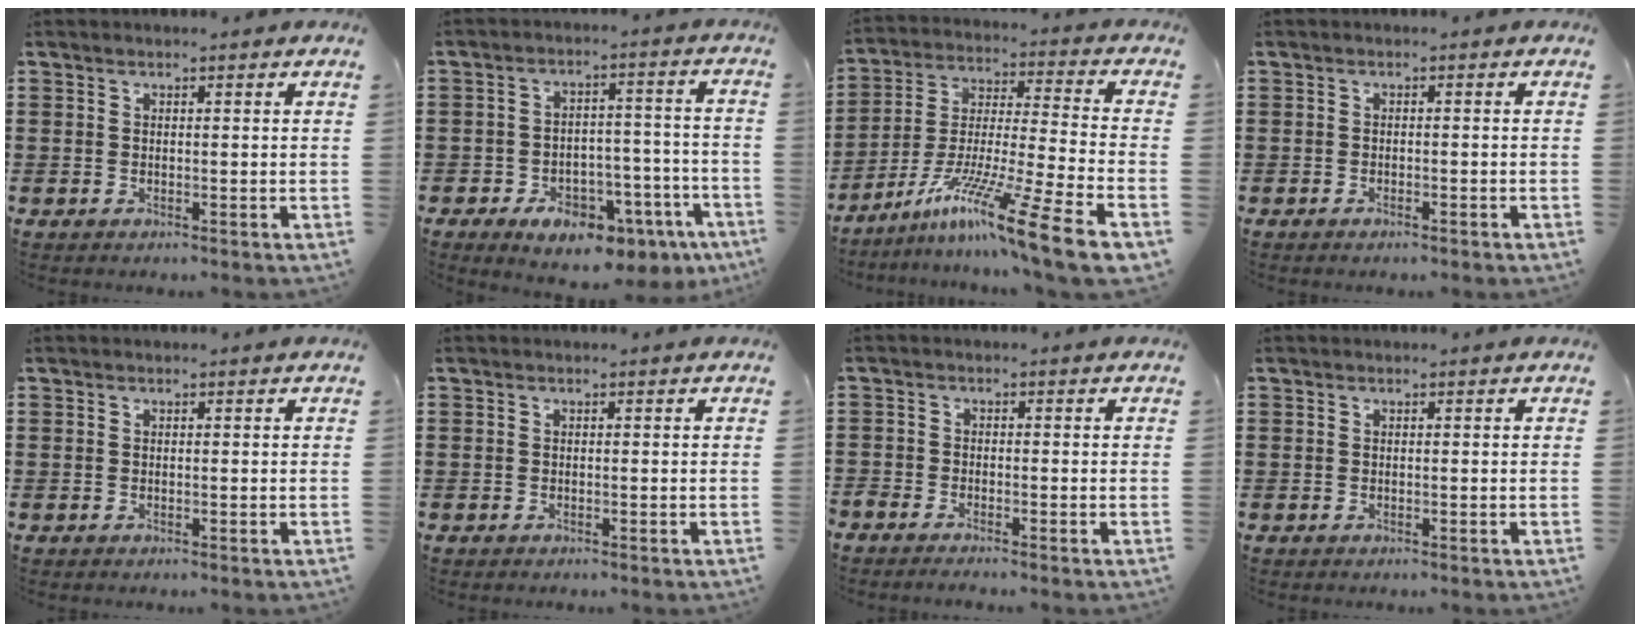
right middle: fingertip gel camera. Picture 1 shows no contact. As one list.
[{"total": 7.2, "force": [-5.3, 2.9, 3.9], "torque": [-0.065, 0.023, -0.094]}, {"total": 14.9, "force": [-10.4, -0.4, 10.7], "torque": [-0.198, 0.006, -0.196]}, {"total": 0.7, "force": [-0.7, 0.1, 0.3], "torque": [-0.008, -0.001, -0.013]}, {"total": 0.0}, {"total": 0.0}, {"total": 1.6, "force": [-1.6, 0.1, 0.2], "torque": [-0.007, 0.001, -0.033]}, {"total": 0.0}]